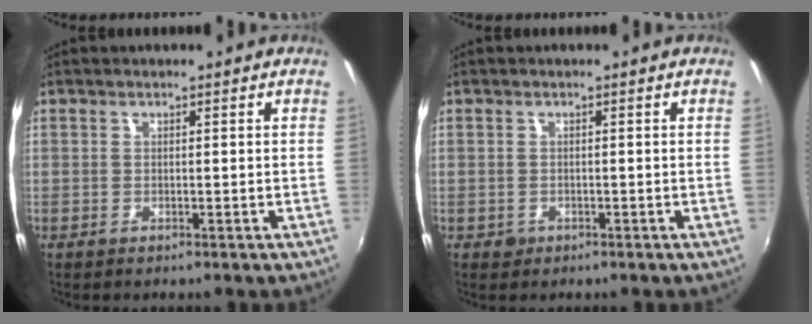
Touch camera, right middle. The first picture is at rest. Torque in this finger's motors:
{"motor_torque": [0.19, -0.17, 0.02, 0.01]}